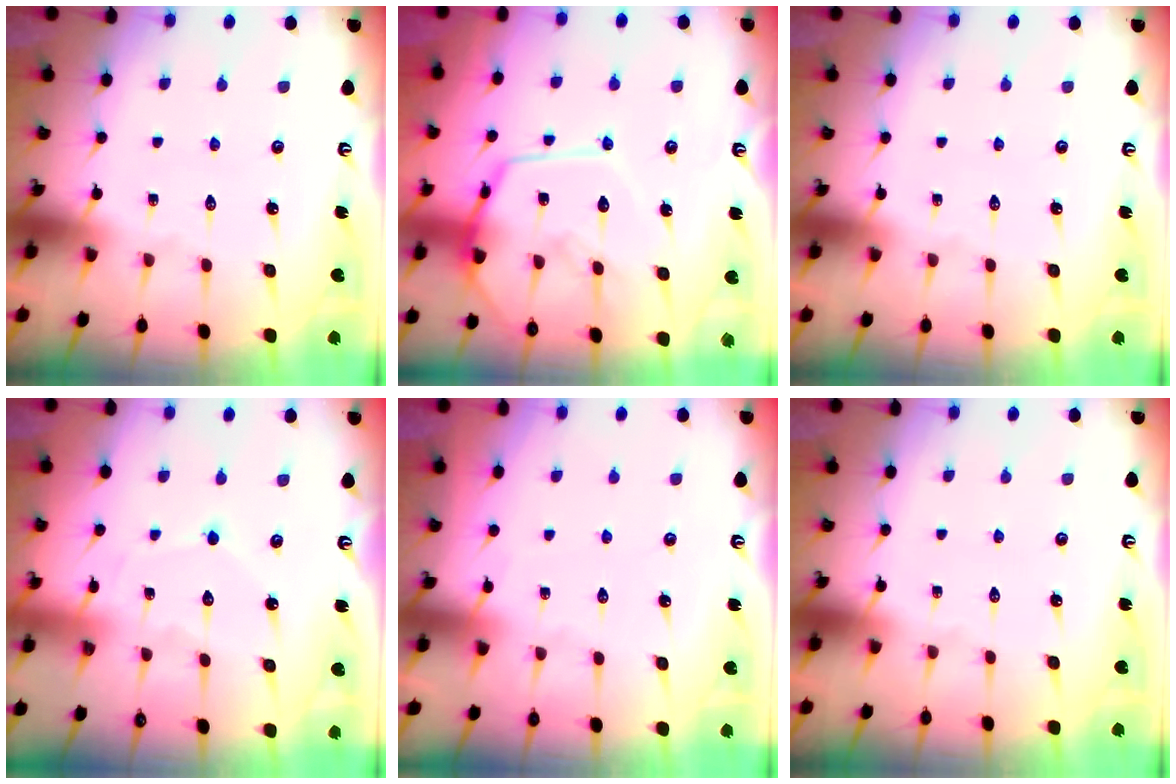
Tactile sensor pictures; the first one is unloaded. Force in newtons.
{"total": 13.5, "press": 13.4, "slide": 1.2}
{"total": 0.0}
{"total": 3.8, "press": 3.7, "slide": 0.4}
{"total": 2.8, "press": 2.8, "slide": 0.4}
{"total": 0.0}